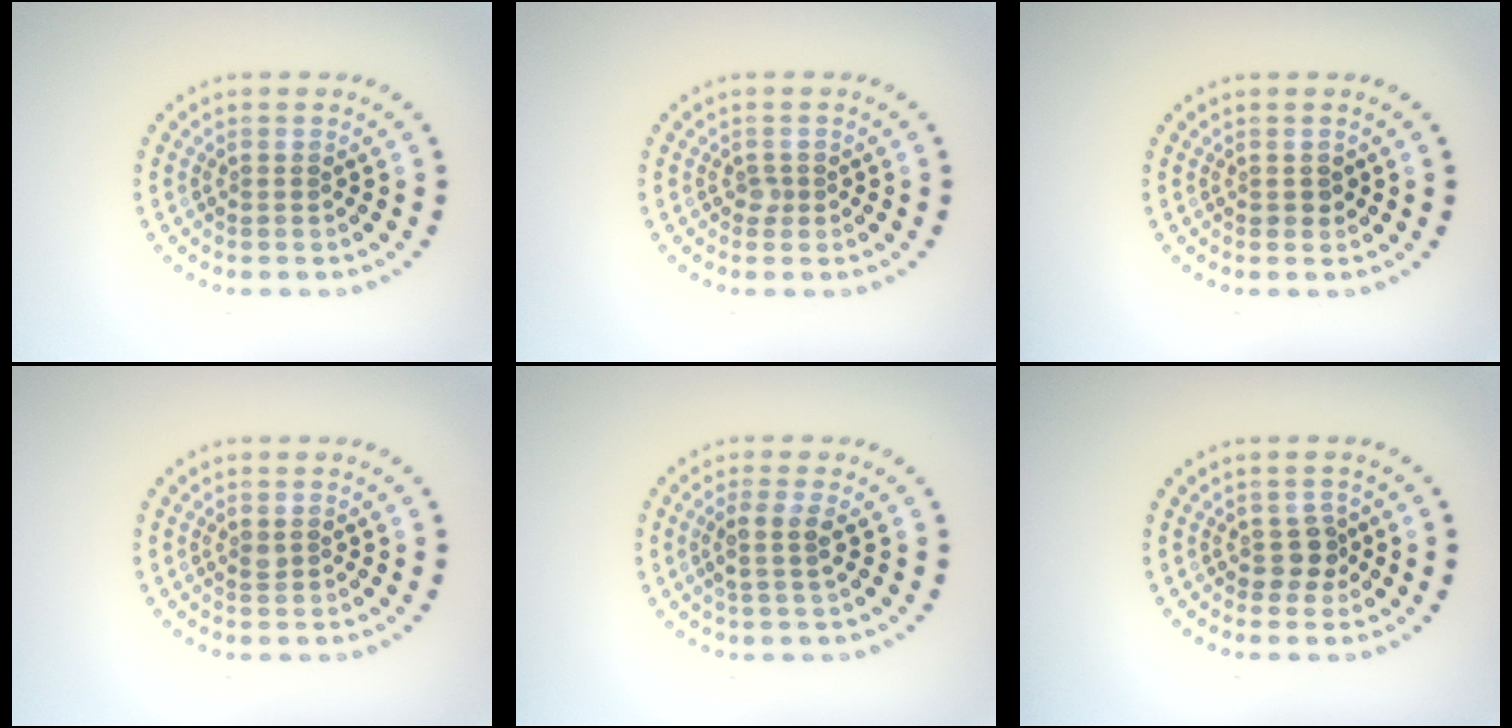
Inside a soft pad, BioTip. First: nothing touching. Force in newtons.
{"total": 0.7, "press": 0.6, "slide": 0.5}
{"total": 0.8, "press": 0.8, "slide": 0.2}
{"total": 0.6, "press": 0.5, "slide": 0.2}
{"total": 2.2, "press": 1.8, "slide": 1.2}
{"total": 1.7, "press": 1.5, "slide": 0.8}